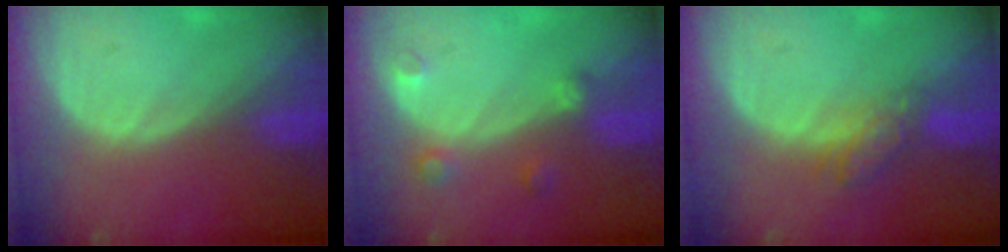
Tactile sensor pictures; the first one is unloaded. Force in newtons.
{"total": 2.7, "press": 2.6, "slide": 0.5}
{"total": 4.3, "press": 4.1, "slide": 1.1}